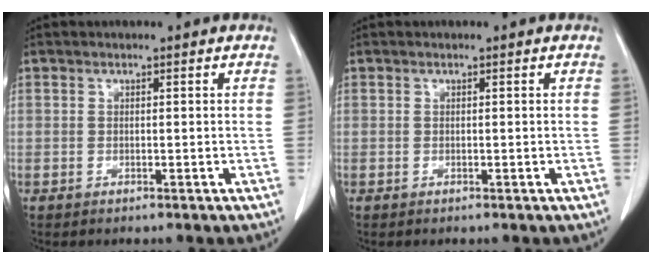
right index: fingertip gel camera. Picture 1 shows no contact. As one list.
[{"total": 0.0}]